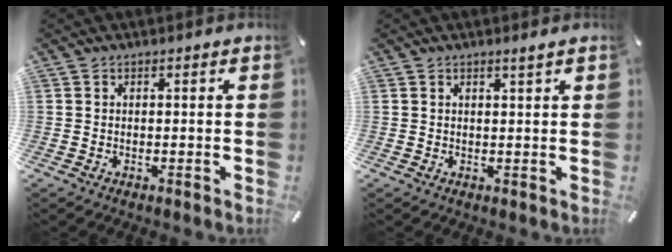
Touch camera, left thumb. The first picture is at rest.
{"total": 1.3, "force": [1.0, 0.1, 0.9], "torque": [-0.018, -0.001, 0.017]}